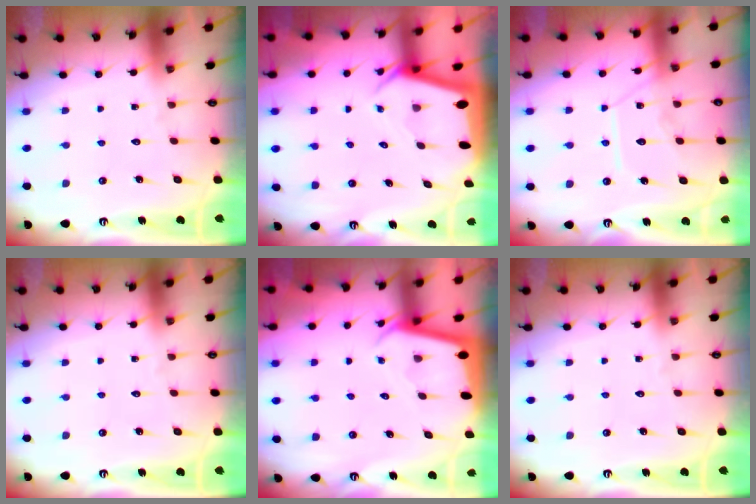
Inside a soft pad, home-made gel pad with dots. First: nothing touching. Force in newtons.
{"total": 3.5, "press": 3.5, "slide": 0.3}
{"total": 10.7, "press": 10.7, "slide": 1.0}
{"total": 0.0}
{"total": 2.0, "press": 2.0, "slide": 0.2}
{"total": 0.0}